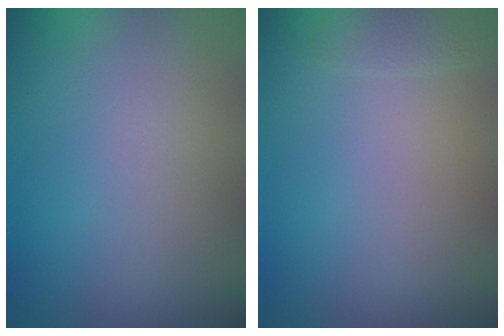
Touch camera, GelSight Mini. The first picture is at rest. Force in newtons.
{"total": 0.8, "press": 0.8, "slide": 0.1}